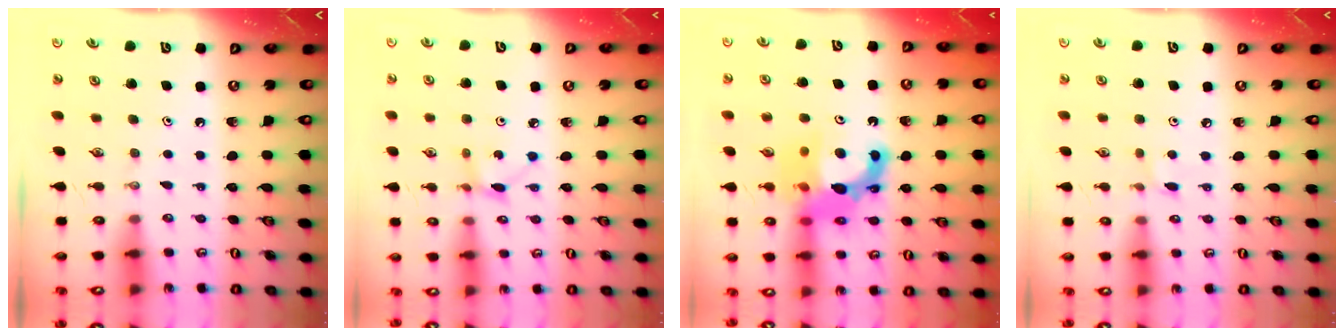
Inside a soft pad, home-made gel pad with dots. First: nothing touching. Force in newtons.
{"total": 2.4, "press": 2.4, "slide": 0.3}
{"total": 15.1, "press": 15.0, "slide": 1.8}
{"total": 1.9, "press": 1.9, "slide": 0.2}